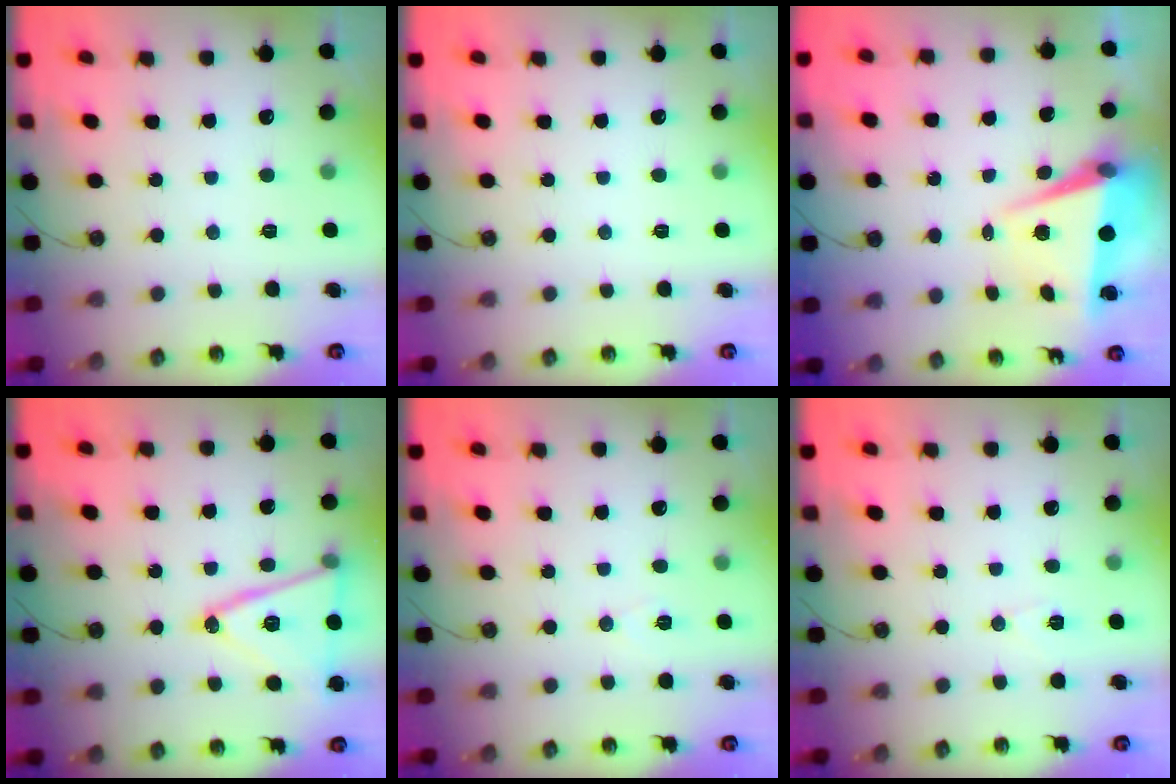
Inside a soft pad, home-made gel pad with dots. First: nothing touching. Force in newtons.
{"total": 0.0}
{"total": 6.8, "press": 6.0, "slide": 3.2}
{"total": 17.6, "press": 17.3, "slide": 3.5}
{"total": 5.5, "press": 3.2, "slide": 4.4}
{"total": 4.2, "press": 3.8, "slide": 1.8}